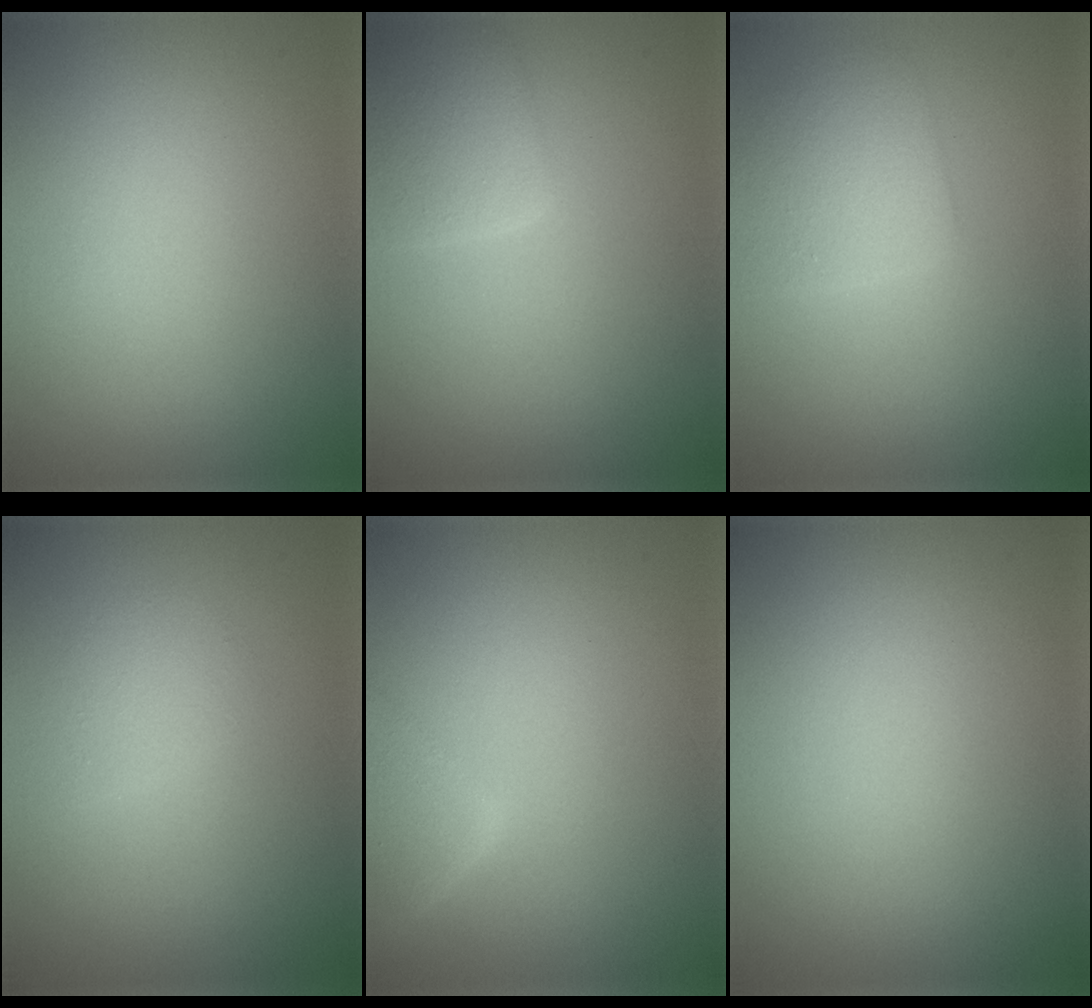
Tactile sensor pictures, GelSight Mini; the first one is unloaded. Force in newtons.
{"total": 2.9, "press": 2.9, "slide": 0.2}
{"total": 3.0, "press": 3.0, "slide": 0.1}
{"total": 1.4, "press": 1.4, "slide": 0.1}
{"total": 4.1, "press": 4.1, "slide": 0.2}
{"total": 0.0}